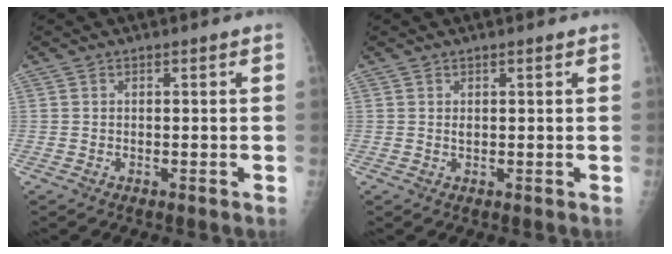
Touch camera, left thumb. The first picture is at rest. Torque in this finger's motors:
{"motor_torque": [0.05, 0.18, -0.04, -0.03, -0.02]}